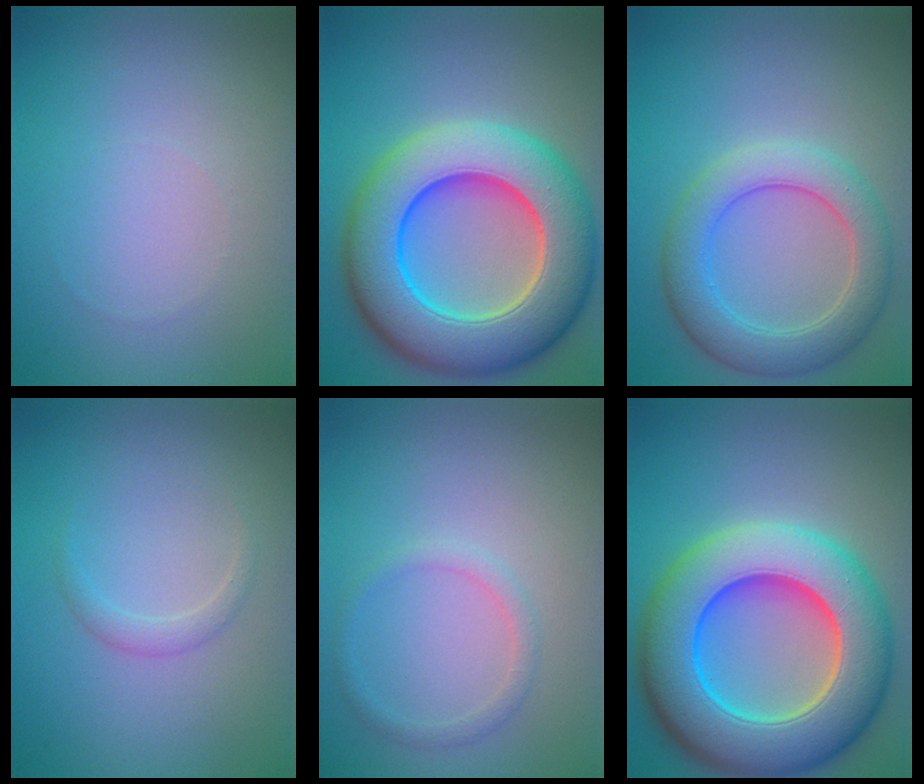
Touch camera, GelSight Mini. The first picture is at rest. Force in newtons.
{"total": 13.2, "press": 13.1, "slide": 2.1}
{"total": 5.3, "press": 5.3, "slide": 0.2}
{"total": 1.1, "press": 1.1, "slide": 0.1}
{"total": 1.3, "press": 1.3, "slide": 0.1}
{"total": 13.4, "press": 13.4, "slide": 0.4}